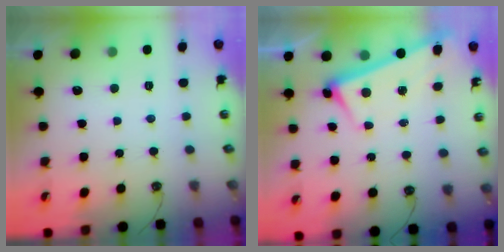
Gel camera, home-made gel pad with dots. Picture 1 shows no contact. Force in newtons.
{"total": 2.7, "press": 2.7, "slide": 0.7}